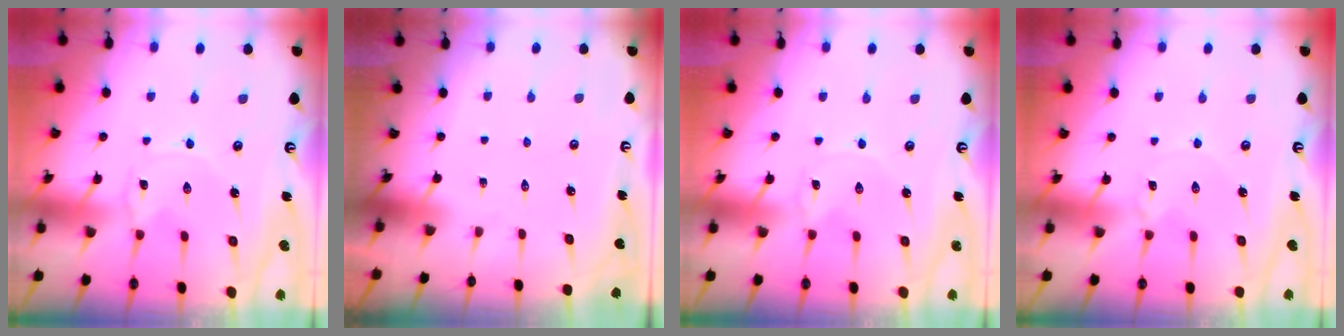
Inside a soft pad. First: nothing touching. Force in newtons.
{"total": 0.0}
{"total": 0.0}
{"total": 0.0}